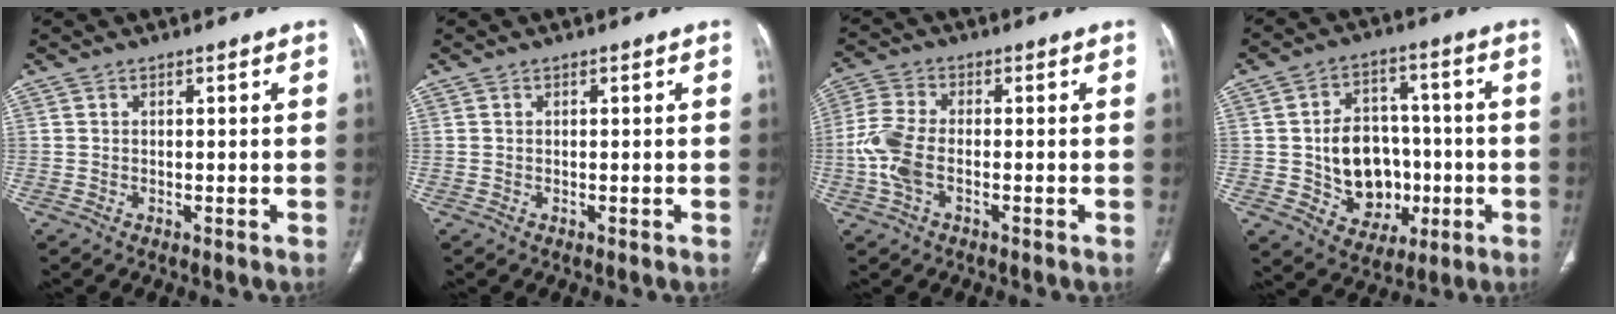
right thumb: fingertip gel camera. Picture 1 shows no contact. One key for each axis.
{"total": 0.0}
{"total": 7.6, "fx": -1.7, "fy": 4.0, "fz": 6.2, "tx": -0.159, "ty": 0.015, "tz": -0.036}
{"total": 14.3, "fx": -2.0, "fy": 11.3, "fz": 8.6, "tx": -0.085, "ty": 0.026, "tz": -0.016}